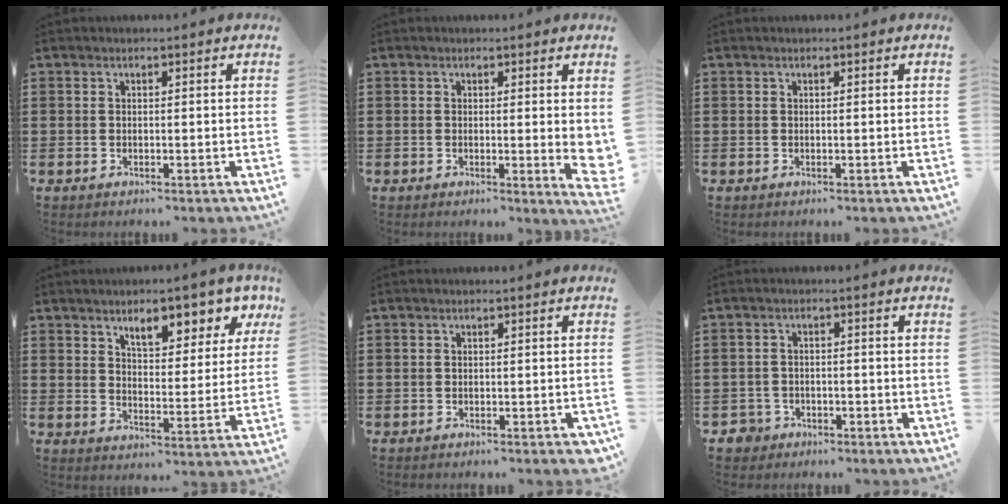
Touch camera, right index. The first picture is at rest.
{"total": 2.6, "force": [0.4, 0.7, 2.5], "torque": [-0.032, -0.007, 0.005]}
{"total": 0.0}
{"total": 7.2, "force": [5.3, 2.6, 4.1], "torque": [-0.069, -0.013, 0.086]}
{"total": 0.8, "force": [-0.7, 0.0, 0.4], "torque": [-0.010, -0.007, -0.011]}
{"total": 2.6, "force": [-2.2, 1.4, 0.2], "torque": [-0.010, 0.003, -0.048]}